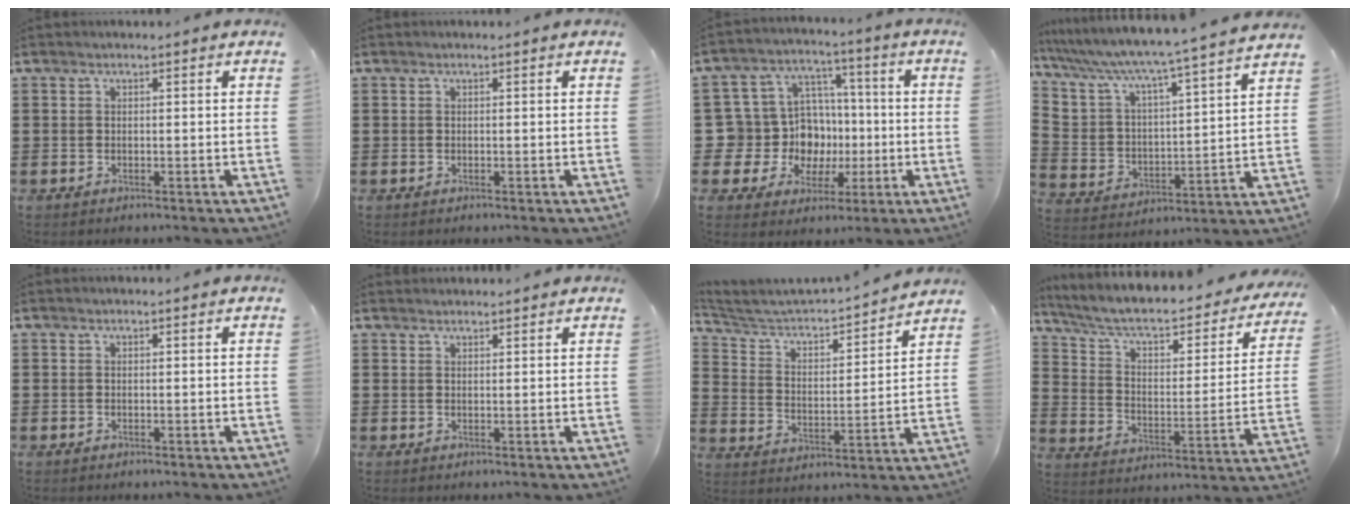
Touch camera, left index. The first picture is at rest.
{"total": 0.0}
{"total": 11.3, "force": [-0.7, 10.8, 3.3], "torque": [-0.103, 0.002, 0.000]}
{"total": 4.4, "force": [4.1, 0.0, 1.7], "torque": [-0.057, -0.042, 0.058]}
{"total": 0.0}
{"total": 1.2, "force": [1.2, 0.2, 0.1], "torque": [-0.004, 0.000, 0.024]}
{"total": 3.7, "force": [3.5, 0.7, 1.1], "torque": [-0.046, -0.033, 0.047]}
{"total": 6.1, "force": [4.8, 1.7, 3.5], "torque": [-0.088, -0.039, 0.076]}